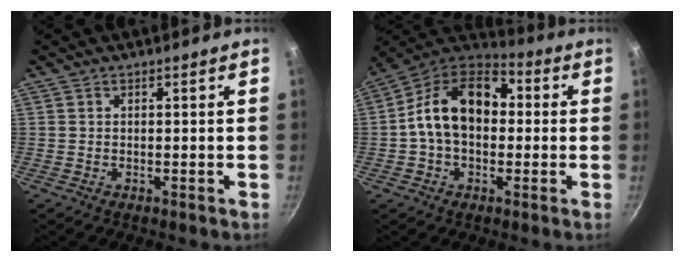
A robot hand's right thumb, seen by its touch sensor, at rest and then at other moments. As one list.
[{"total": 16.3, "force": [0.7, 11.2, 11.9], "torque": [-0.167, 0.039, -0.011]}]